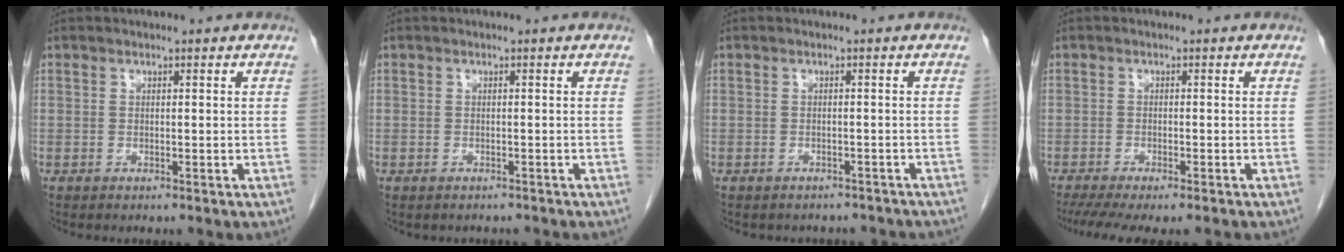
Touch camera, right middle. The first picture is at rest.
{"total": 1.7, "force": [-1.5, 0.8, 0.2], "torque": [-0.006, 0.000, -0.020]}
{"total": 6.2, "force": [-5.5, 2.6, 1.2], "torque": [-0.014, 0.006, -0.055]}
{"total": 9.6, "force": [-7.9, 1.8, 5.2], "torque": [-0.081, -0.012, -0.116]}